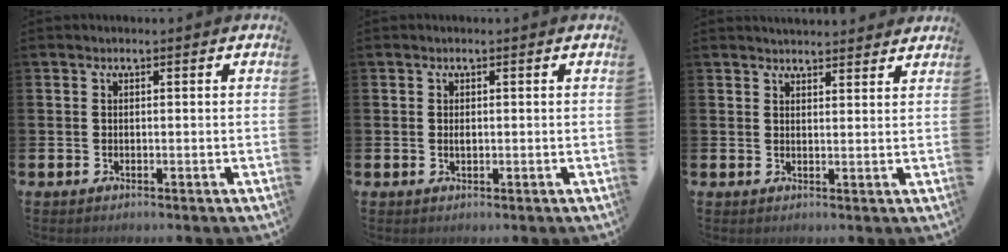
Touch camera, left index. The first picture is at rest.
{"total": 0.7, "force": [0.1, 0.4, 0.5], "torque": [-0.009, 0.001, 0.001]}
{"total": 3.0, "force": [3.0, 0.4, -0.1], "torque": [-0.004, -0.014, 0.055]}